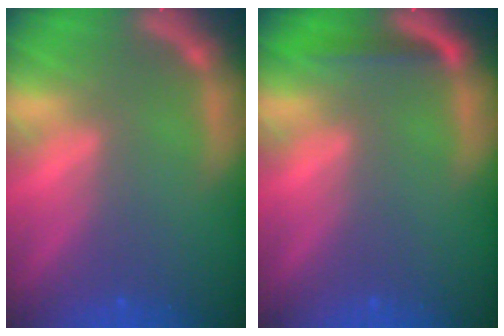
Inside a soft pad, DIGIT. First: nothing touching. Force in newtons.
{"total": 1.9}